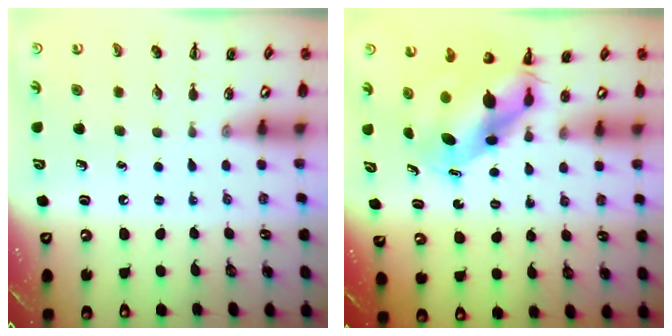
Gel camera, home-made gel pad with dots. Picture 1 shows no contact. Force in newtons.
{"total": 6.4, "press": 6.2, "slide": 1.8}